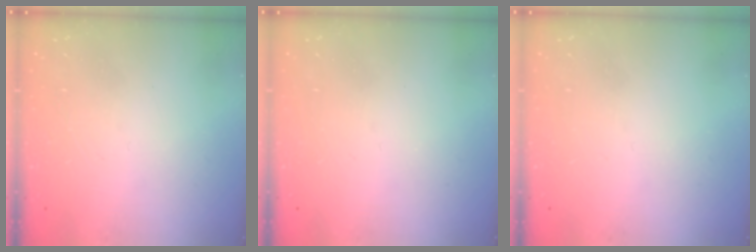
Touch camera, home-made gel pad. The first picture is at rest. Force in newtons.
{"total": 0.0}
{"total": 0.0}